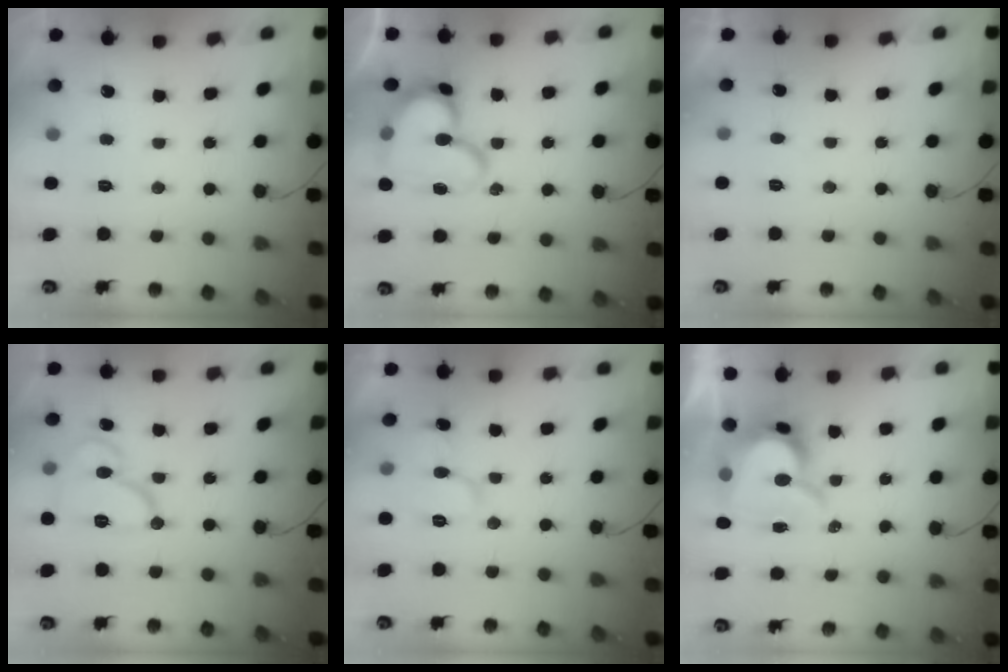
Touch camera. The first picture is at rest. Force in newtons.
{"total": 18.2, "press": 18.1, "slide": 1.8}
{"total": 2.4, "press": 2.4, "slide": 0.2}
{"total": 12.3, "press": 12.2, "slide": 1.4}
{"total": 8.5, "press": 8.5, "slide": 1.0}
{"total": 13.0, "press": 13.0, "slide": 1.1}